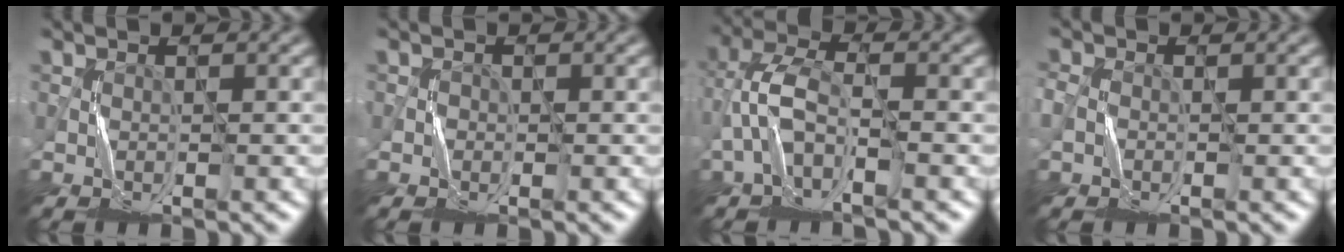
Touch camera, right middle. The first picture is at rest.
{"total": 0.9, "force": [-0.2, 0.9, -0.1], "torque": [0.006, 0.002, -0.007]}
{"total": 3.7, "force": [-2.0, 1.6, 2.8], "torque": [-0.066, 0.015, -0.046]}
{"total": 1.2, "force": [-0.5, 0.9, 0.6], "torque": [-0.015, 0.000, -0.012]}